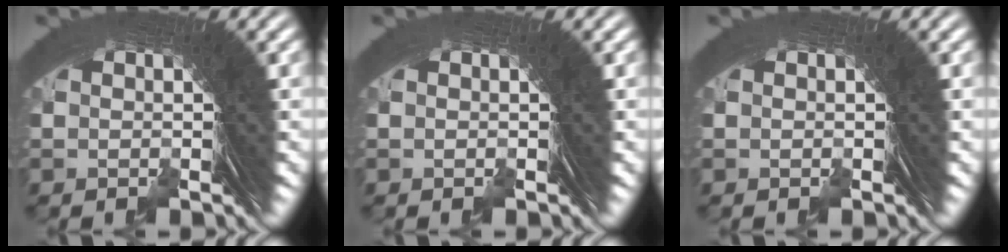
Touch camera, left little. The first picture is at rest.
{"total": 0.0}
{"total": 0.0}